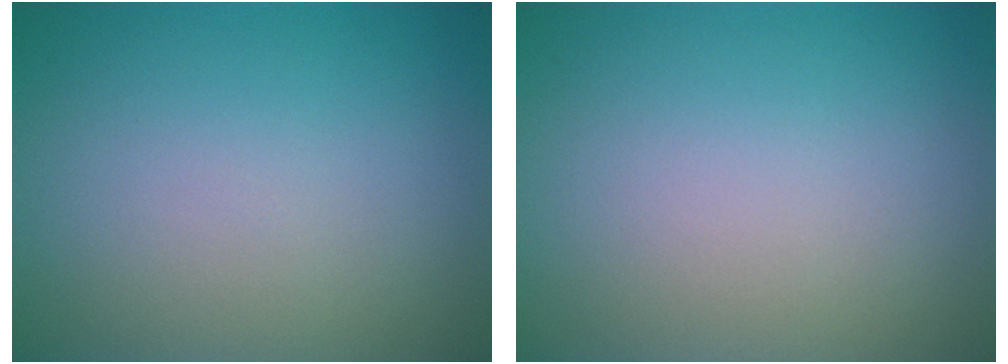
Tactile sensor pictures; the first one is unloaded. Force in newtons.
{"total": 0.0}